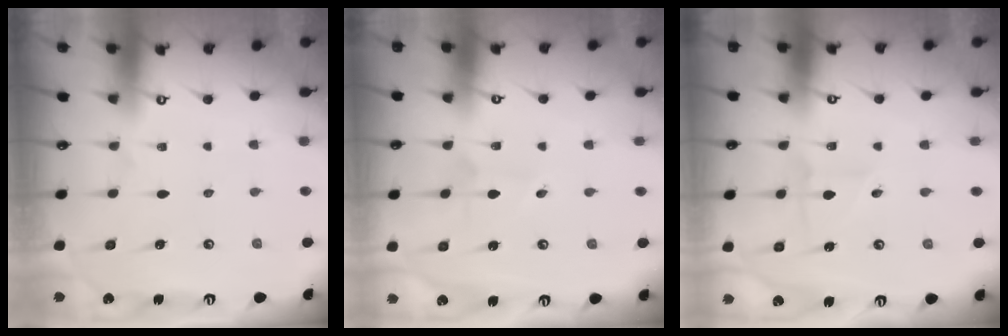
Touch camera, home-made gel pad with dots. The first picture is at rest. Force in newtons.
{"total": 2.2, "press": 2.1, "slide": 0.3}
{"total": 2.6, "press": 2.4, "slide": 0.9}